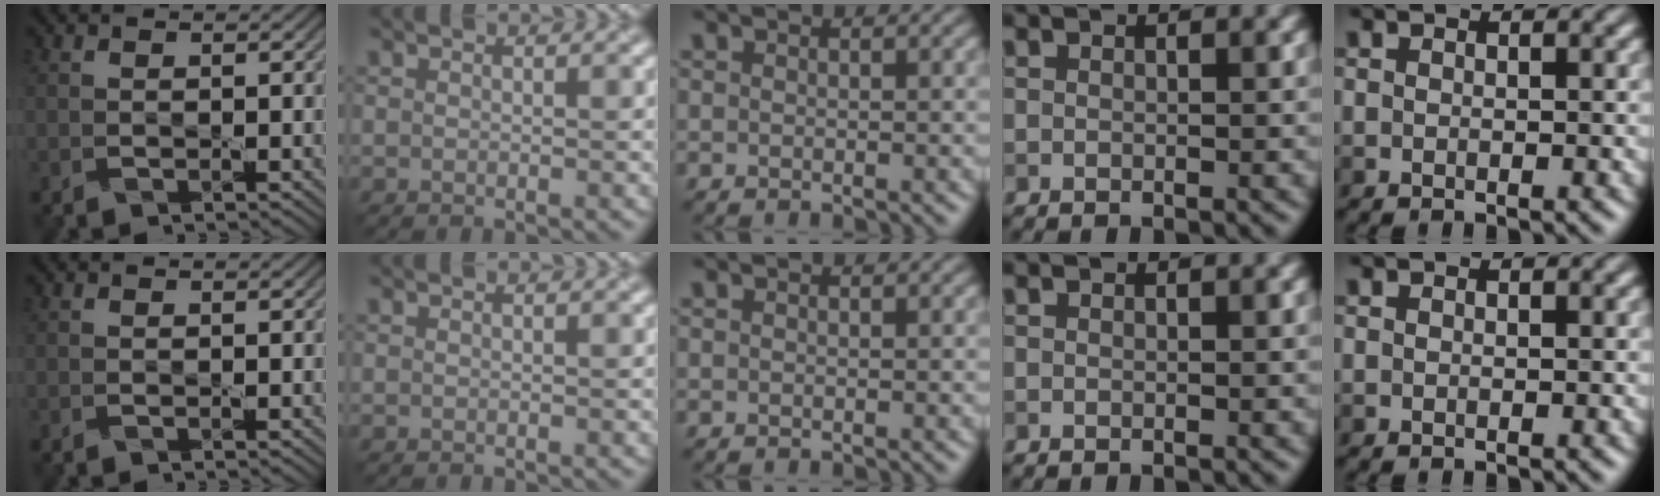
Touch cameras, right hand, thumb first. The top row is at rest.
{}